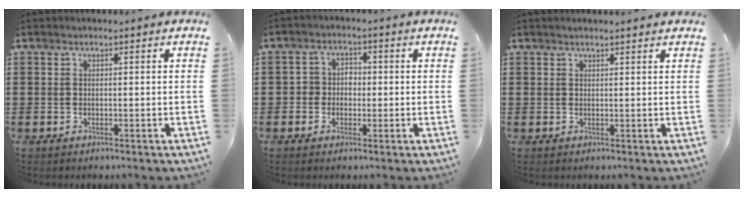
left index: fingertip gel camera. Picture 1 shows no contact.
{"total": 2.6, "force": [-0.6, 2.4, 0.8], "torque": [-0.027, 0.009, -0.017]}
{"total": 1.0, "force": [0.9, 0.0, 0.3], "torque": [-0.008, -0.001, 0.017]}